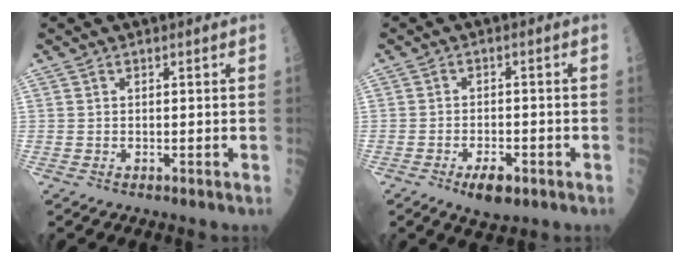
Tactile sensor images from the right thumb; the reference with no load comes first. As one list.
[{"total": 5.1, "force": [-2.6, 2.2, 3.8], "torque": [-0.053, 0.006, -0.037]}]